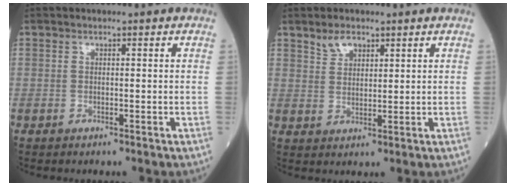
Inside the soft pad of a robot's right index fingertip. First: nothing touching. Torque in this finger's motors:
{"motor_torque": [0.07, 0.09, 0.03, 0.00]}